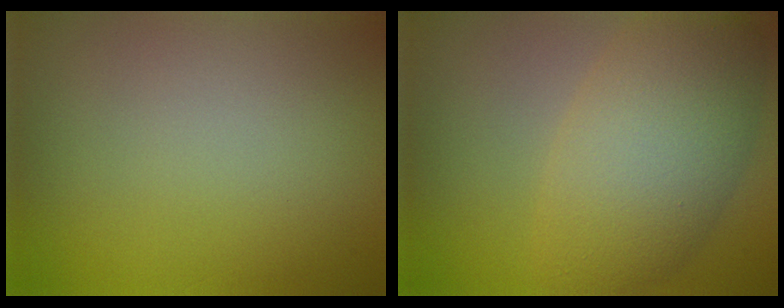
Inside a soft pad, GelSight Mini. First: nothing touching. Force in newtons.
{"total": 7.5, "press": 7.5, "slide": 0.2}